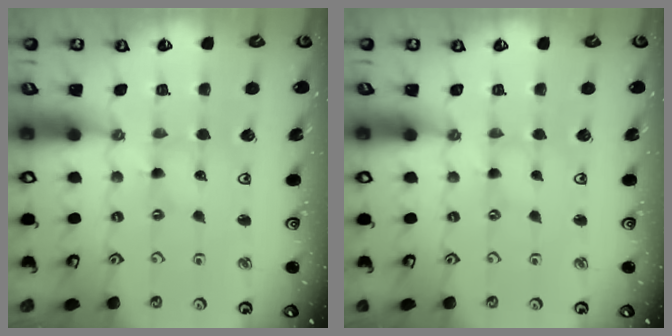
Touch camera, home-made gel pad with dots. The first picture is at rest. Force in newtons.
{"total": 0.0}